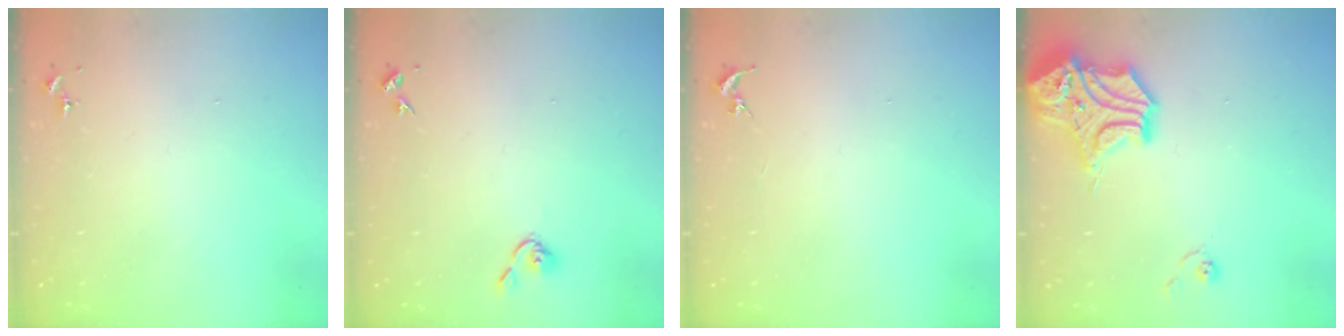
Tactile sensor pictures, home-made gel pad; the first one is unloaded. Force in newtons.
{"total": 3.7, "press": 3.6, "slide": 0.7}
{"total": 0.0}
{"total": 15.8, "press": 15.6, "slide": 2.4}